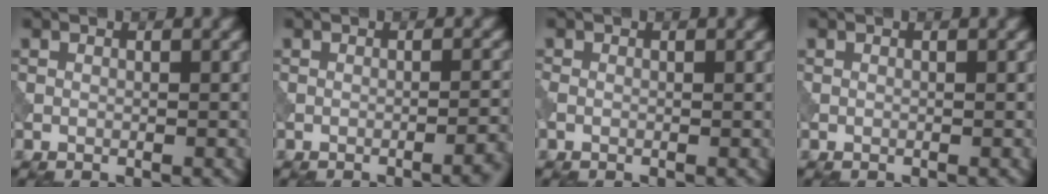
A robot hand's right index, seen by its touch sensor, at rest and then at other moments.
{"total": 2.5, "force": [-1.5, 0.5, 1.9], "torque": [-0.019, 0.008, -0.027]}
{"total": 0.8, "force": [-0.4, 0.6, 0.5], "torque": [-0.016, -0.004, -0.010]}
{"total": 0.0}